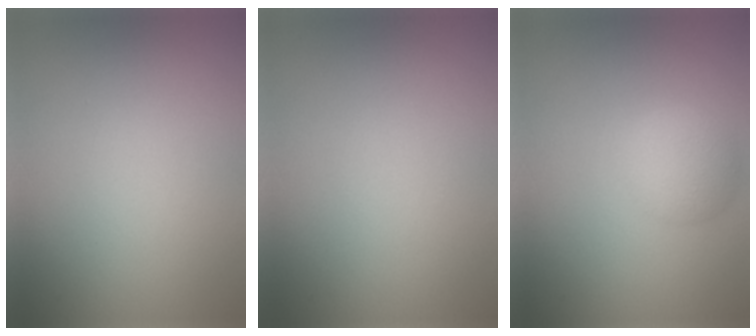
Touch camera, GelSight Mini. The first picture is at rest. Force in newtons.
{"total": 0.0}
{"total": 2.8, "press": 2.8, "slide": 0.2}